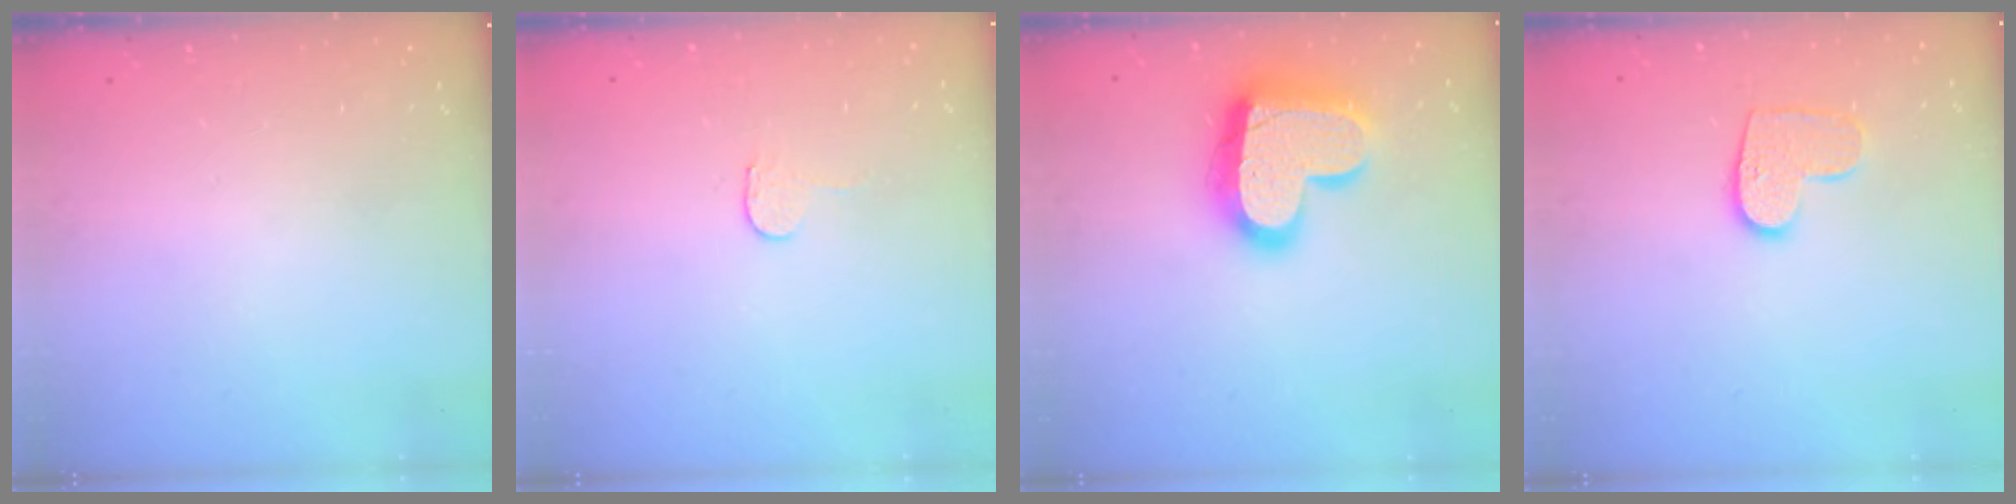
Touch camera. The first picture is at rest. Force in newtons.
{"total": 2.3, "press": 2.3, "slide": 0.2}
{"total": 20.9, "press": 20.8, "slide": 1.8}
{"total": 9.3, "press": 9.3, "slide": 0.4}